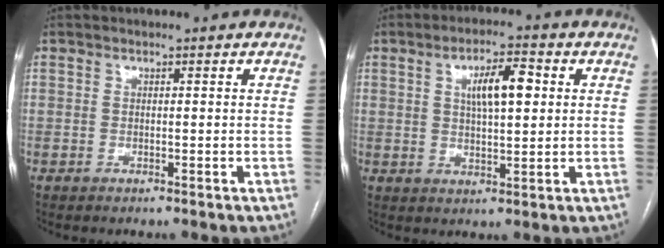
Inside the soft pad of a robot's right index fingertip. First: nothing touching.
{"total": 7.1, "force": [1.9, 2.0, 6.5], "torque": [-0.110, 0.012, 0.035]}